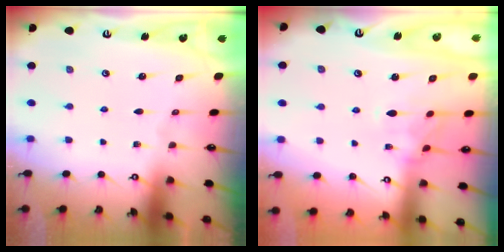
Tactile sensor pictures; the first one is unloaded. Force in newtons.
{"total": 1.8, "press": 1.5, "slide": 1.0}